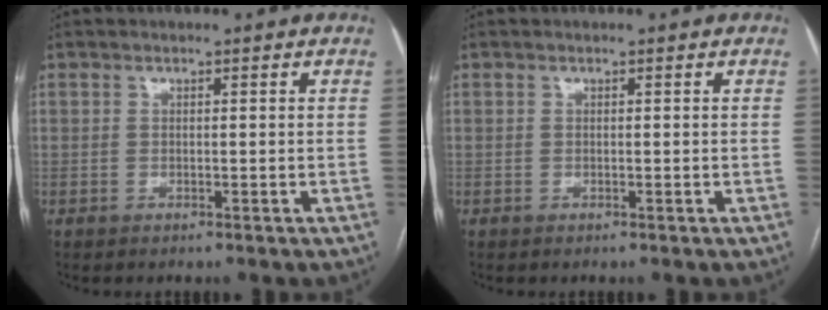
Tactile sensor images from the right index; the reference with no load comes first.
{"total": 0.0}